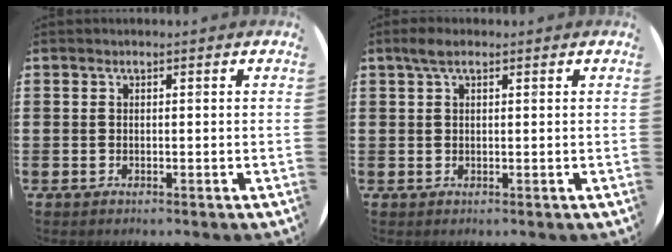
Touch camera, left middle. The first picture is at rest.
{"total": 2.1, "force": [1.3, 0.8, 1.5], "torque": [-0.031, 0.007, 0.022]}